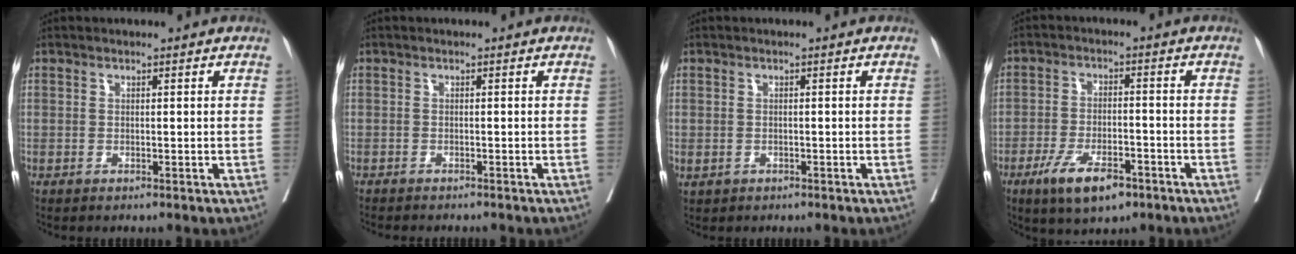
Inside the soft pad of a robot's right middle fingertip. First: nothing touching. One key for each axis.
{"total": 5.0, "fx": -4.4, "fy": 1.0, "fz": 2.1, "tx": -0.026, "ty": -0.006, "tz": -0.056}
{"total": 1.7, "fx": -0.6, "fy": 1.3, "fz": 0.9, "tx": -0.025, "ty": 0.004, "tz": 0.000}
{"total": 8.4, "fx": -5.0, "fy": 3.0, "fz": 6.0, "tx": -0.109, "ty": -0.007, "tz": -0.081}